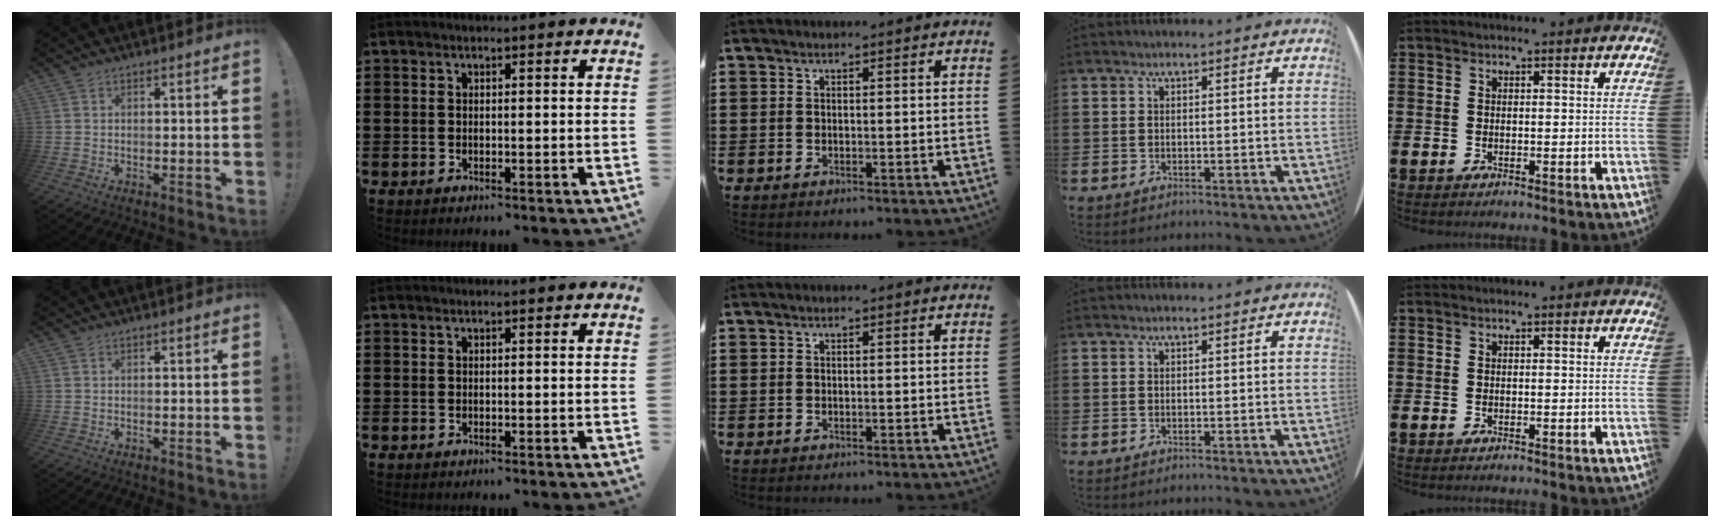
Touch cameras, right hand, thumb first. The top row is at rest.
{}